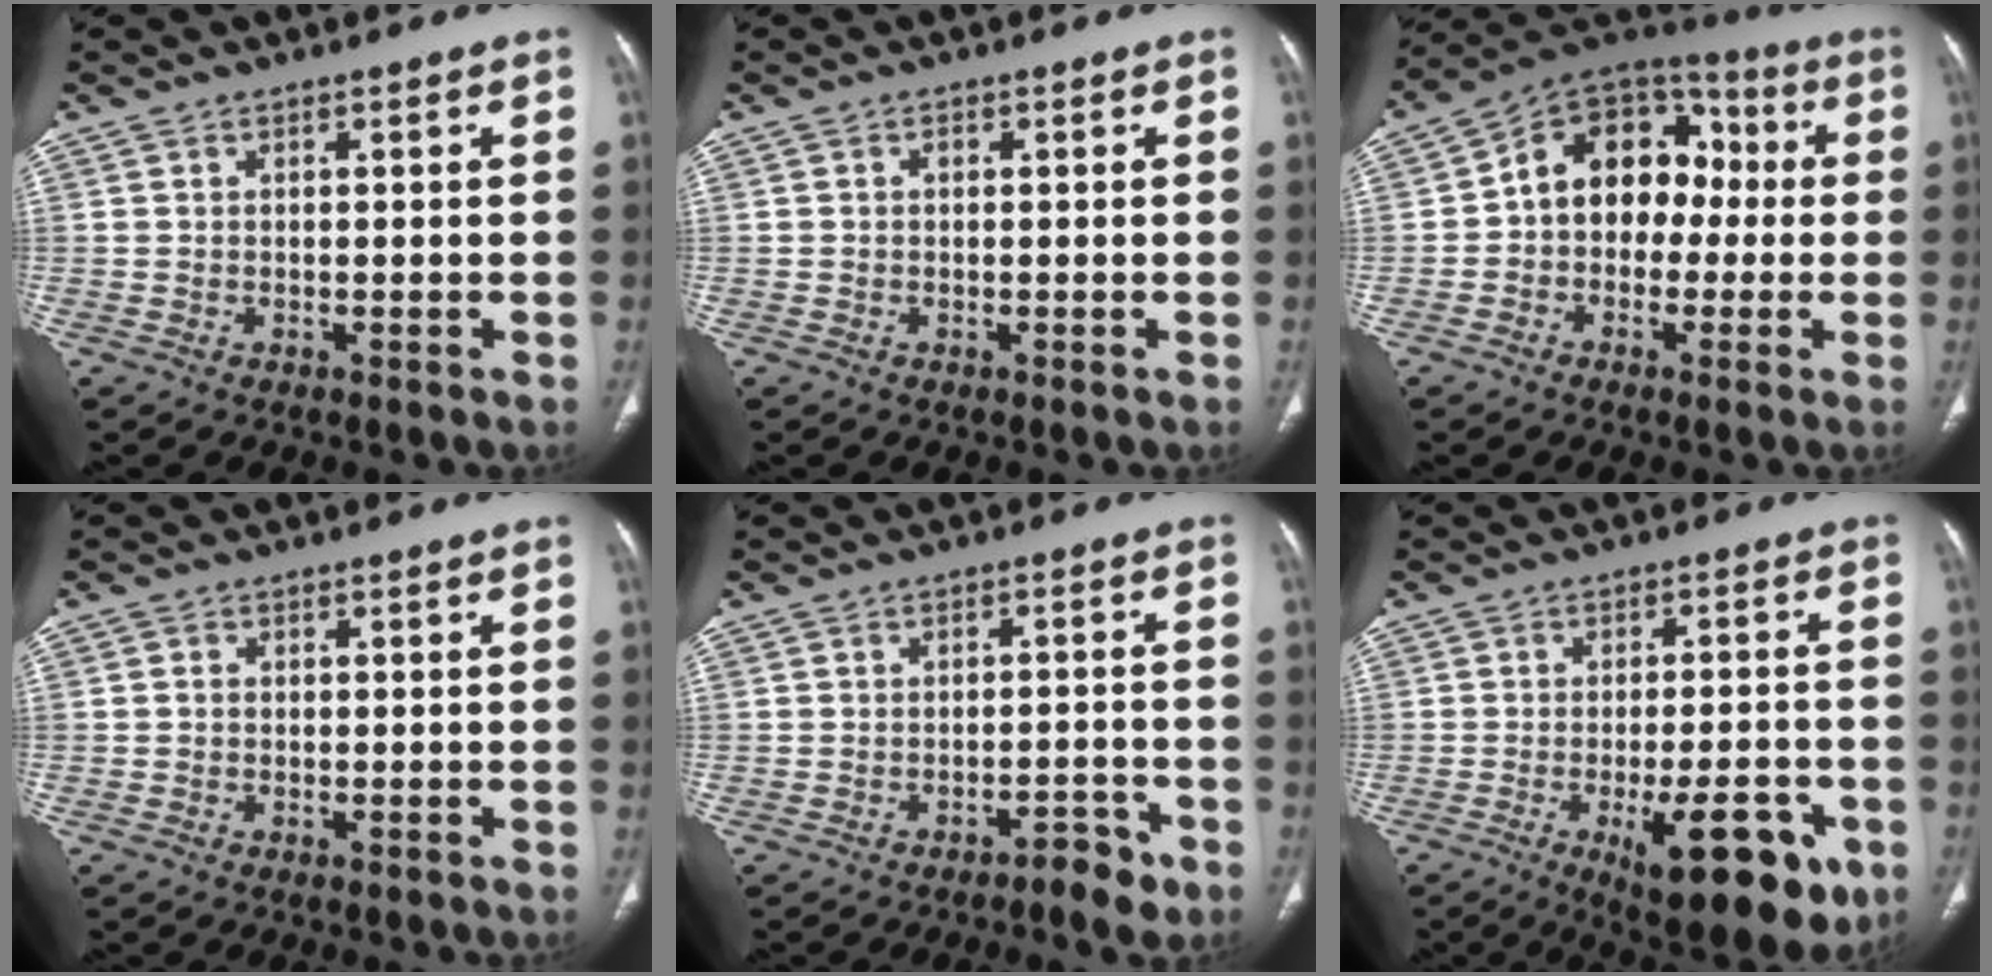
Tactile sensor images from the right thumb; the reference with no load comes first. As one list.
[{"total": 0.7, "force": [0.0, 0.6, 0.4], "torque": [-0.005, 0.002, -0.003]}, {"total": 14.1, "force": [-0.3, 10.9, 8.9], "torque": [-0.086, 0.050, -0.022]}, {"total": 0.8, "force": [-0.1, 0.8, 0.3], "torque": [-0.003, 0.003, -0.003]}, {"total": 4.2, "force": [-2.9, 1.7, 2.5], "torque": [-0.024, 0.027, -0.039]}, {"total": 16.5, "force": [-6.9, 6.1, 13.7], "torque": [-0.142, 0.018, -0.081]}]